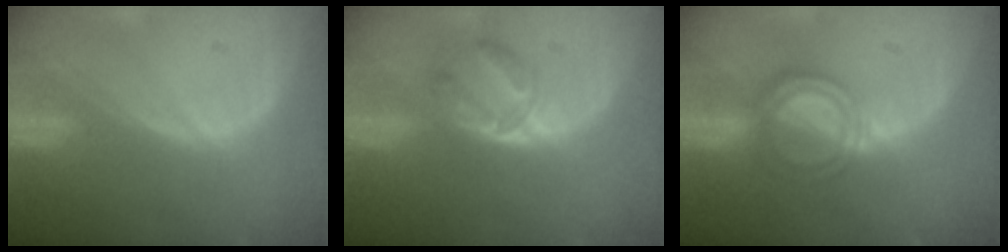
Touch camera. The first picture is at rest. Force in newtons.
{"total": 5.3, "press": 5.1, "slide": 1.3}
{"total": 6.0, "press": 5.5, "slide": 2.4}